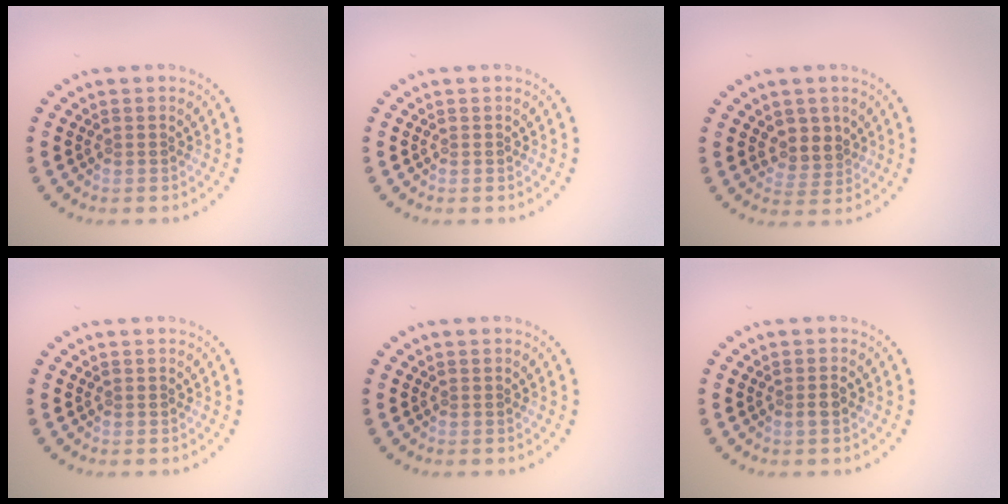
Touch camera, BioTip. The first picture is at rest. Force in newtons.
{"total": 0.0}
{"total": 2.3, "press": 1.9, "slide": 1.3}
{"total": 0.0}
{"total": 0.0}
{"total": 0.9, "press": 0.9, "slide": 0.3}